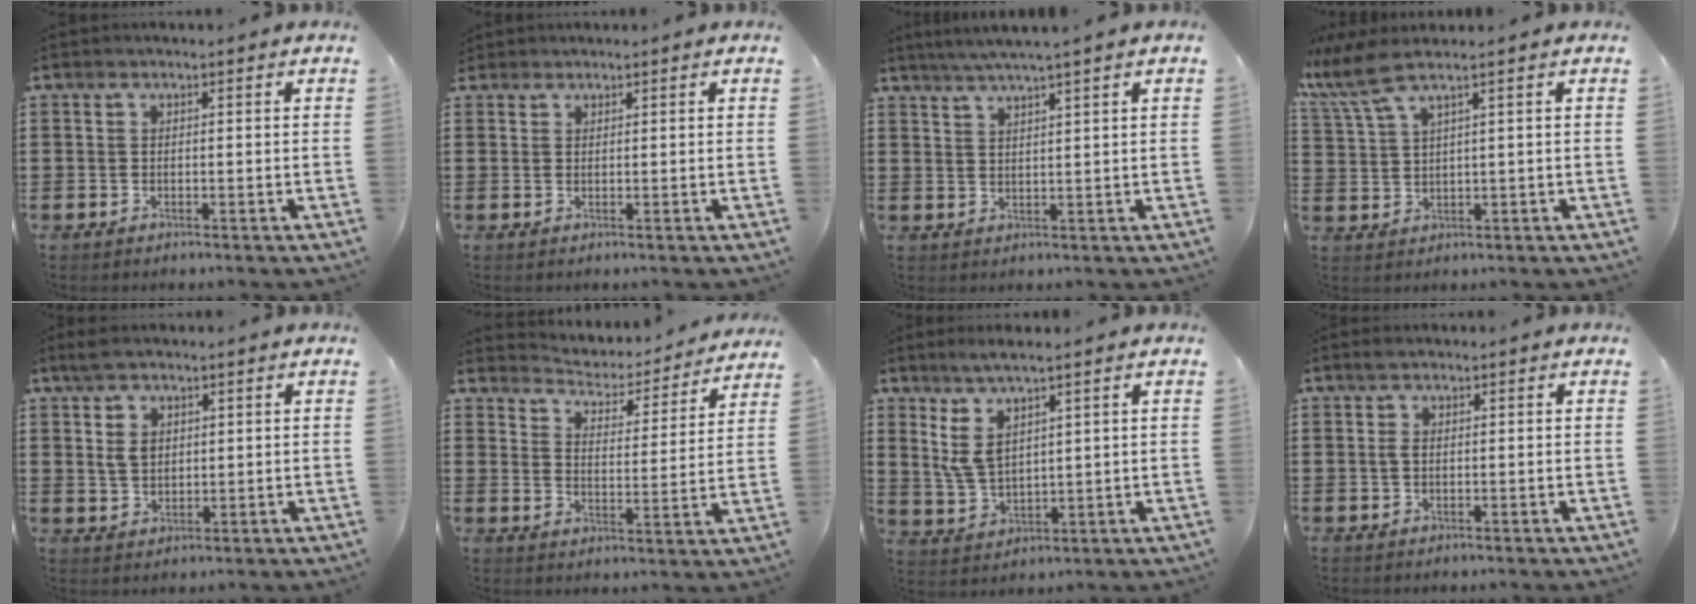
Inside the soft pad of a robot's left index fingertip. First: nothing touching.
{"total": 0.9, "force": [0.9, 0.4, 0.1], "torque": [-0.004, 0.001, 0.017]}
{"total": 2.9, "force": [2.4, -0.6, 1.5], "torque": [-0.034, -0.005, 0.044]}
{"total": 5.3, "force": [3.3, 0.6, 4.1], "torque": [-0.107, -0.015, 0.052]}
{"total": 4.4, "force": [2.0, 2.6, 2.9], "torque": [-0.065, 0.010, 0.036]}
{"total": 3.6, "force": [3.6, 0.3, -0.2], "torque": [-0.022, -0.037, 0.054]}
{"total": 6.6, "force": [3.0, 2.6, 5.3], "torque": [-0.122, -0.002, 0.050]}
{"total": 1.8, "force": [0.4, 0.8, 1.6], "torque": [-0.042, 0.002, 0.003]}